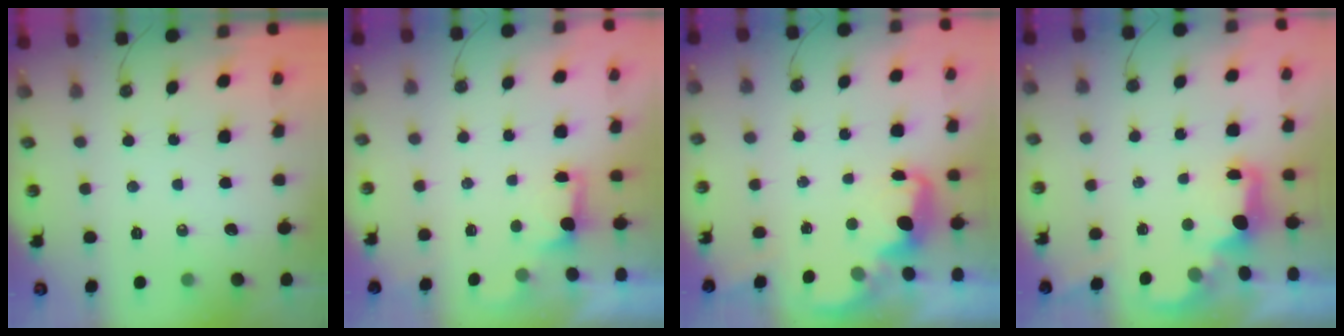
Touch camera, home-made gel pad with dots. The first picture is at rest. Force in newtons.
{"total": 1.4, "press": 1.2, "slide": 0.8}
{"total": 2.1, "press": 2.0, "slide": 0.6}
{"total": 2.3, "press": 2.2, "slide": 0.8}